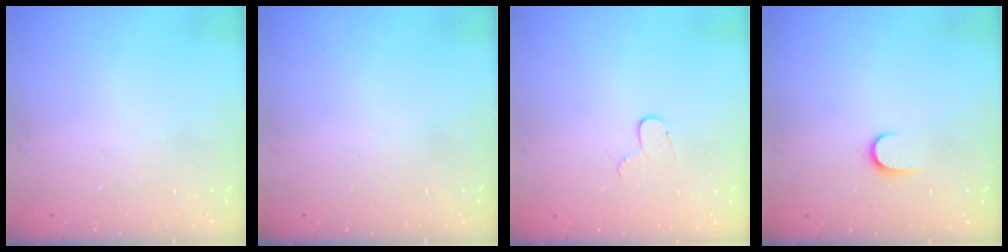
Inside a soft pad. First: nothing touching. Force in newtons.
{"total": 0.0}
{"total": 4.9, "press": 4.9, "slide": 0.5}
{"total": 5.7, "press": 5.7, "slide": 0.7}